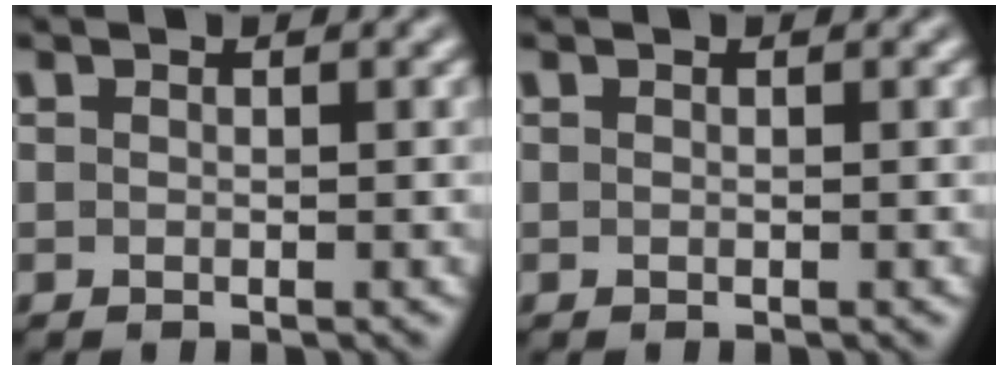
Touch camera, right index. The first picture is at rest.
{"total": 0.0}